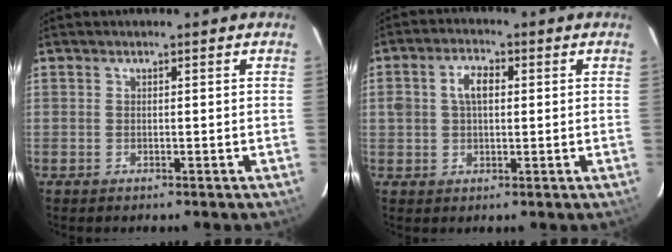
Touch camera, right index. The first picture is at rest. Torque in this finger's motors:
{"motor_torque": [0.19, 0.00, 0.15, 0.04]}